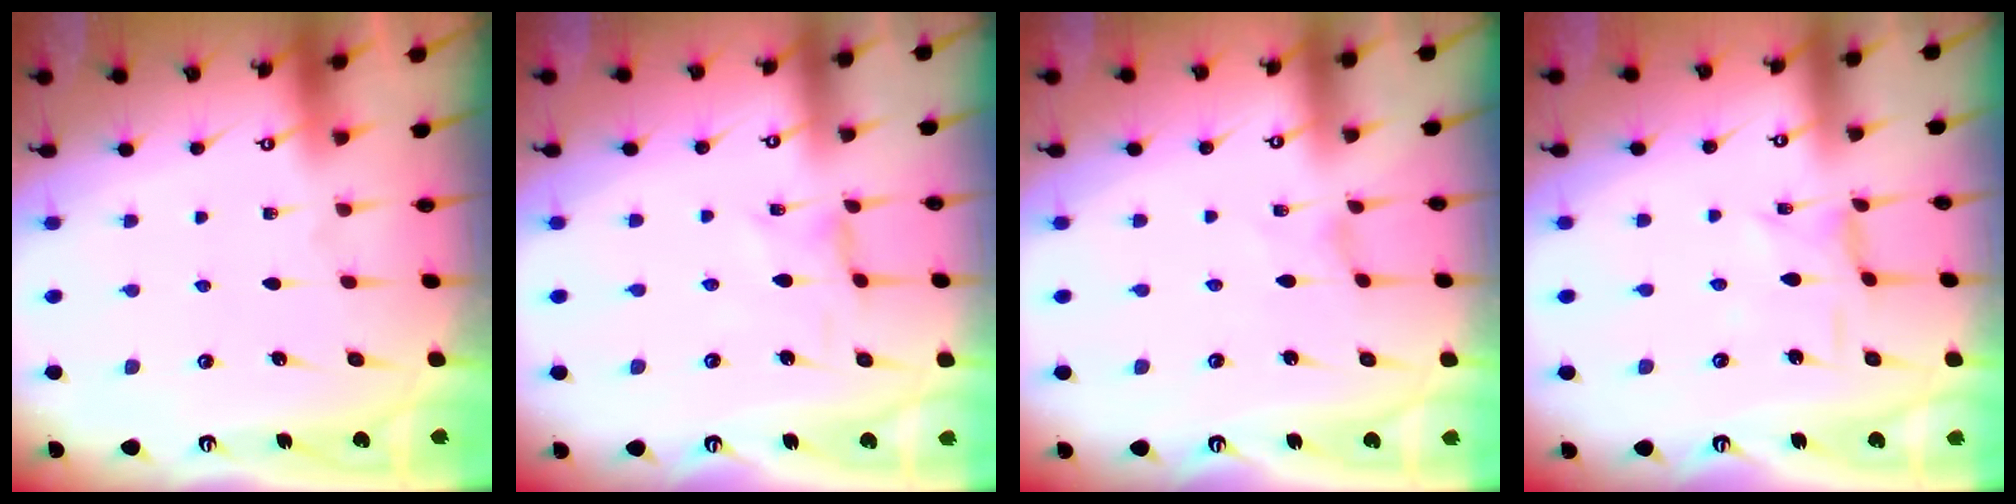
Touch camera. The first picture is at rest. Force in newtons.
{"total": 0.8, "press": 0.7, "slide": 0.2}
{"total": 0.0}
{"total": 1.5, "press": 1.5, "slide": 0.3}